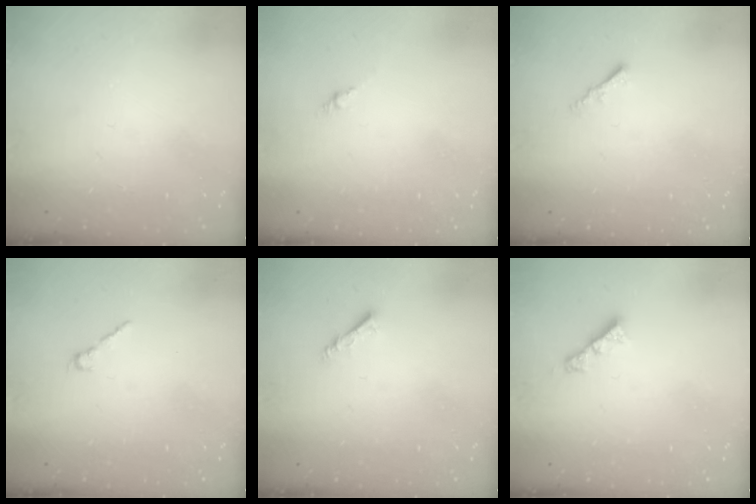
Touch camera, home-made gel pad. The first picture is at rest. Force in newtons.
{"total": 1.5, "press": 1.4, "slide": 0.6}
{"total": 1.5, "press": 1.5, "slide": 0.4}
{"total": 2.1, "press": 2.0, "slide": 0.7}
{"total": 3.0, "press": 2.9, "slide": 0.6}
{"total": 3.4, "press": 3.3, "slide": 0.4}